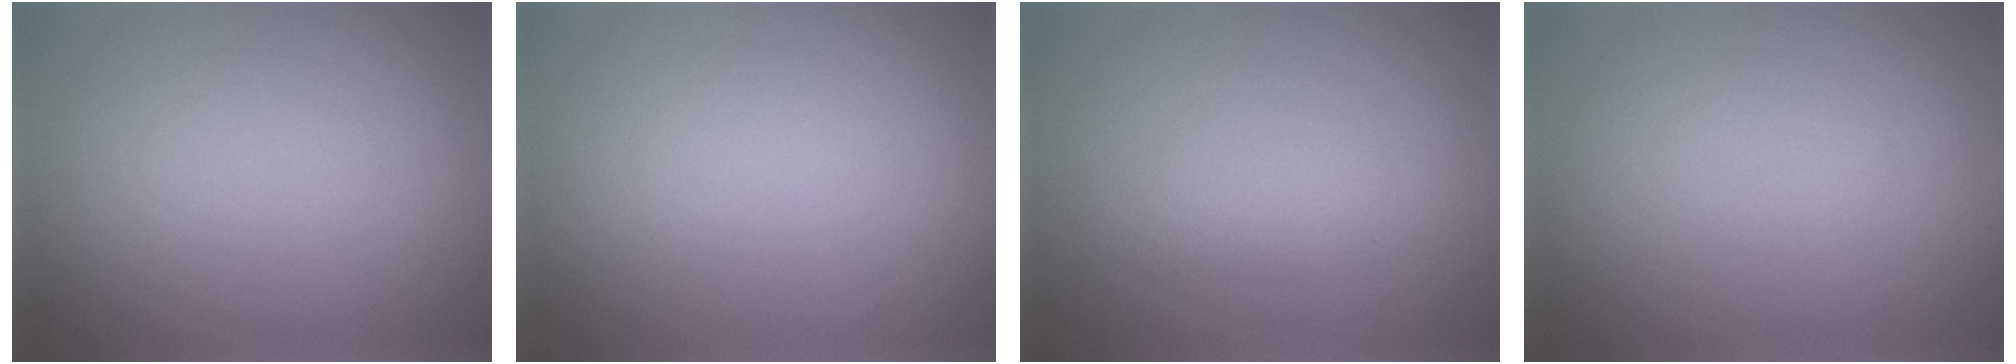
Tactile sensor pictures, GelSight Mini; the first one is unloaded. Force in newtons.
{"total": 0.0}
{"total": 1.9, "press": 1.9, "slide": 0.0}
{"total": 0.0}